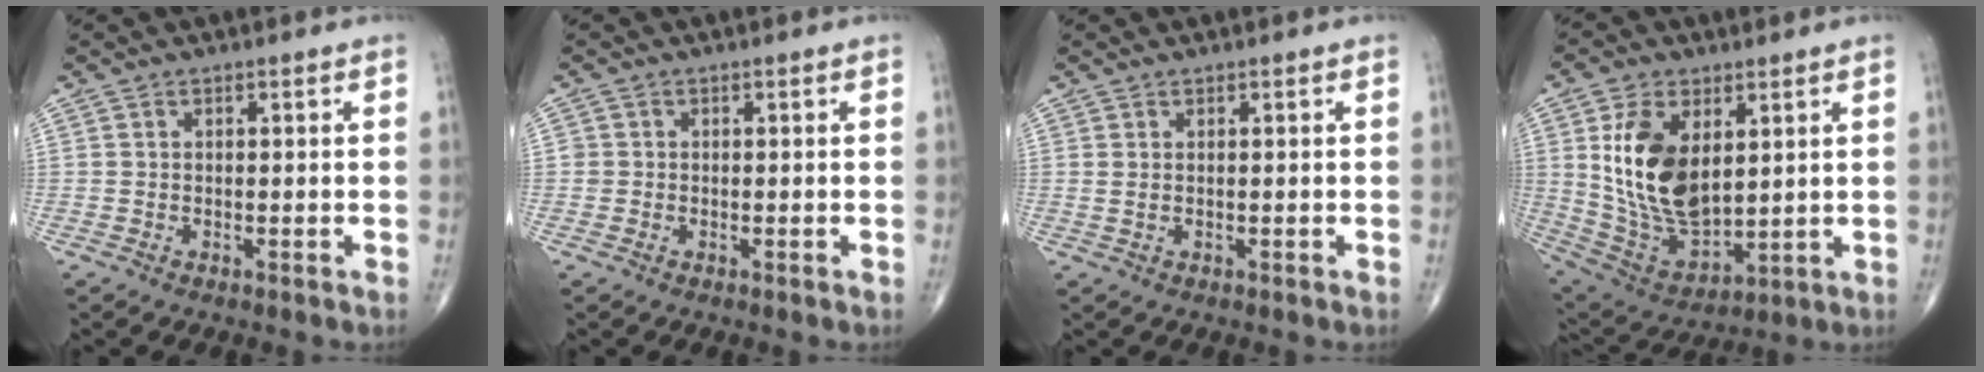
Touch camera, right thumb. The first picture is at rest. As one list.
[{"total": 1.1, "force": [0.0, 1.1, 0.1], "torque": [0.005, 0.003, 0.000]}, {"total": 0.9, "force": [0.4, 0.3, 0.7], "torque": [-0.022, 0.004, 0.011]}, {"total": 16.7, "force": [4.0, 9.7, 13.1], "torque": [-0.227, -0.023, 0.094]}]